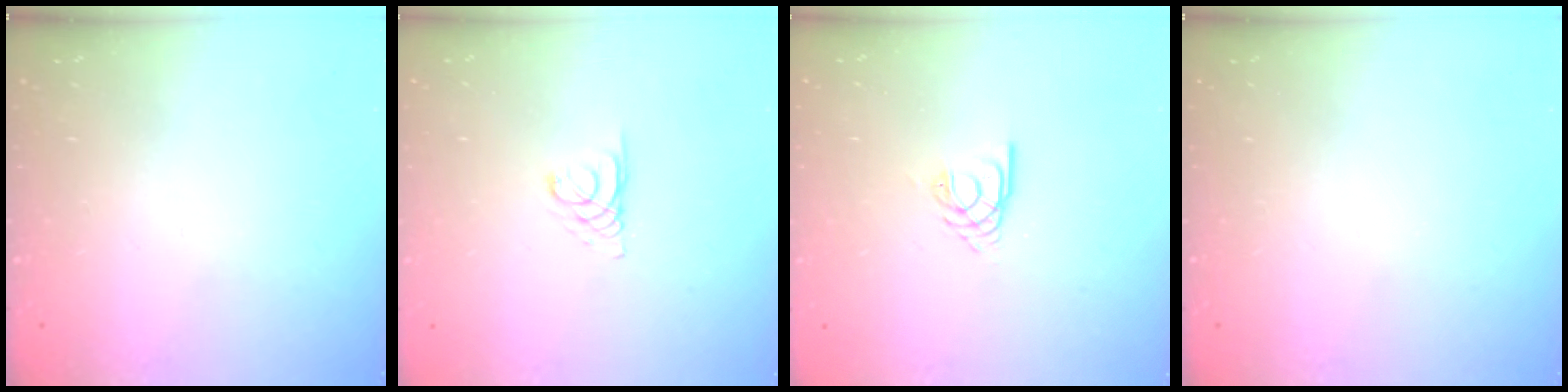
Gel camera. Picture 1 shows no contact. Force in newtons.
{"total": 2.1, "press": 2.1, "slide": 0.2}
{"total": 2.8, "press": 2.8, "slide": 0.3}
{"total": 0.0}